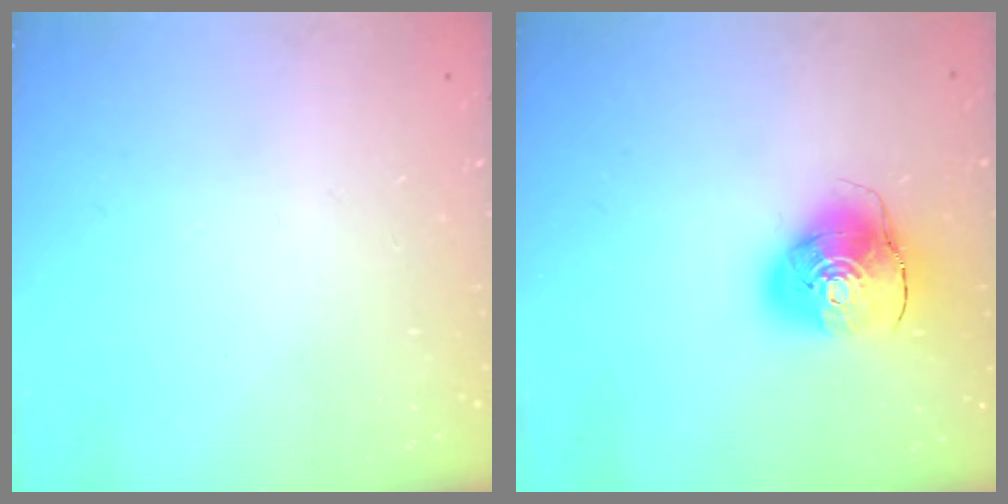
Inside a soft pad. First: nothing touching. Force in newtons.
{"total": 10.4, "press": 10.3, "slide": 1.4}